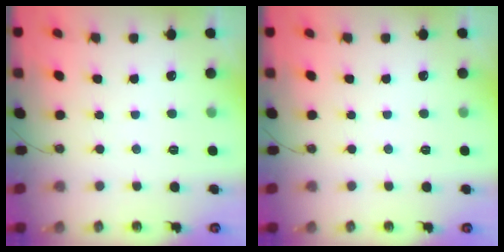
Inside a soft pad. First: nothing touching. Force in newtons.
{"total": 0.0}